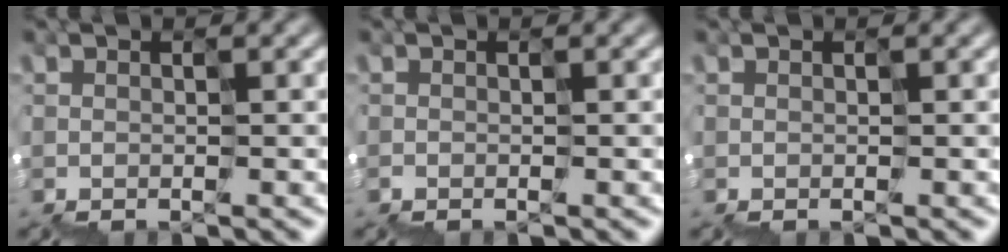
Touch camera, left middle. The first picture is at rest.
{"total": 0.5, "force": [-0.3, -0.2, -0.4], "torque": [0.007, 0.001, -0.007]}
{"total": 0.0}